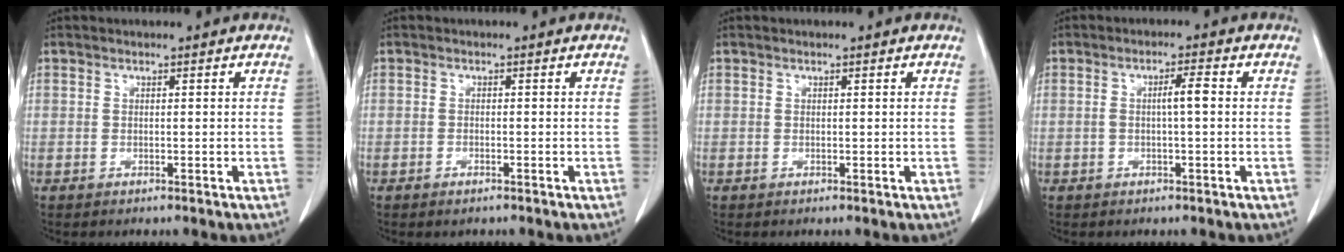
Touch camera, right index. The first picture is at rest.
{"total": 0.8, "force": [-0.6, 0.3, 0.5], "torque": [-0.011, -0.002, -0.004]}
{"total": 0.0}
{"total": 2.8, "force": [0.1, 0.1, 2.8], "torque": [-0.053, 0.007, 0.003]}